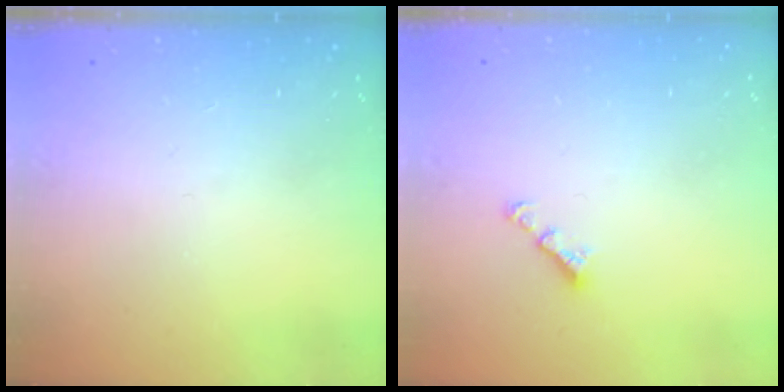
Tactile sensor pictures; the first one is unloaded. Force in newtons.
{"total": 2.8, "press": 2.7, "slide": 0.5}